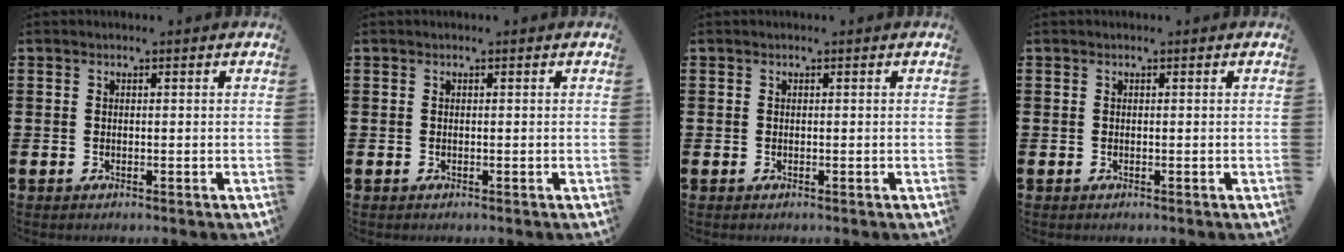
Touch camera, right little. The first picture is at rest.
{"total": 0.0}
{"total": 0.0}
{"total": 0.0}